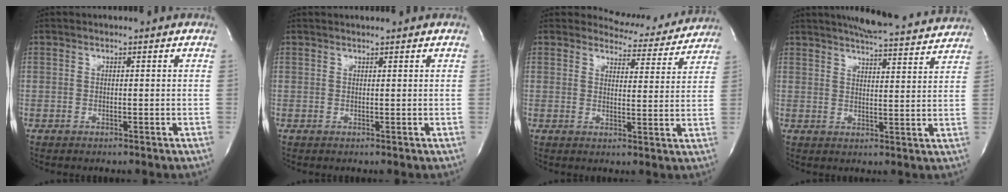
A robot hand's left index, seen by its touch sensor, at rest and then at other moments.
{"total": 1.1, "force": [1.1, -0.1, 0.2], "torque": [-0.003, 0.007, 0.021]}
{"total": 7.8, "force": [7.5, 1.8, -0.6], "torque": [0.014, -0.018, 0.083]}
{"total": 16.4, "force": [15.3, 1.8, 5.9], "torque": [-0.088, 0.000, 0.191]}